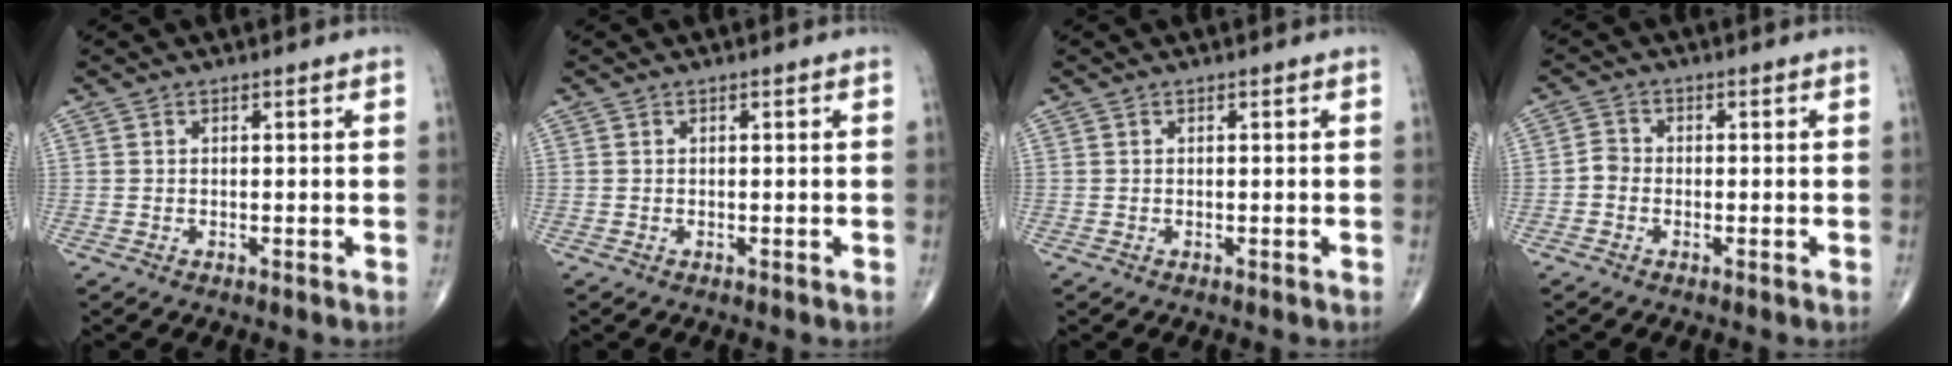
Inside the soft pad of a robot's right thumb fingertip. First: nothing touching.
{"total": 0.0}
{"total": 0.0}
{"total": 2.2, "force": [-0.8, 1.8, 1.0], "torque": [-0.008, 0.006, -0.024]}